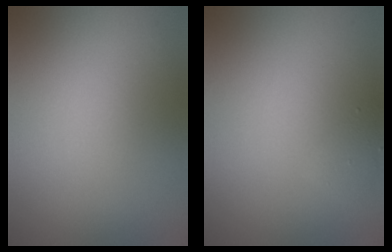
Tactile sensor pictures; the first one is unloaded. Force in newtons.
{"total": 1.1, "press": 1.1, "slide": 0.0}